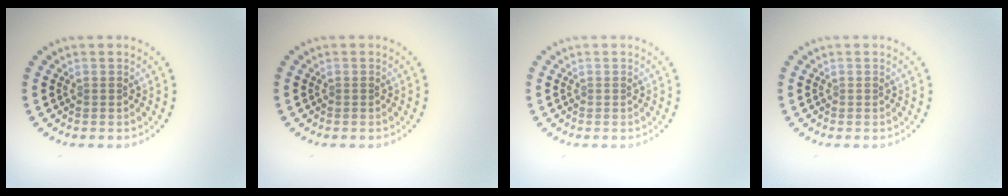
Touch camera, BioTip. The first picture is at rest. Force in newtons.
{"total": 0.0}
{"total": 0.0}
{"total": 0.0}